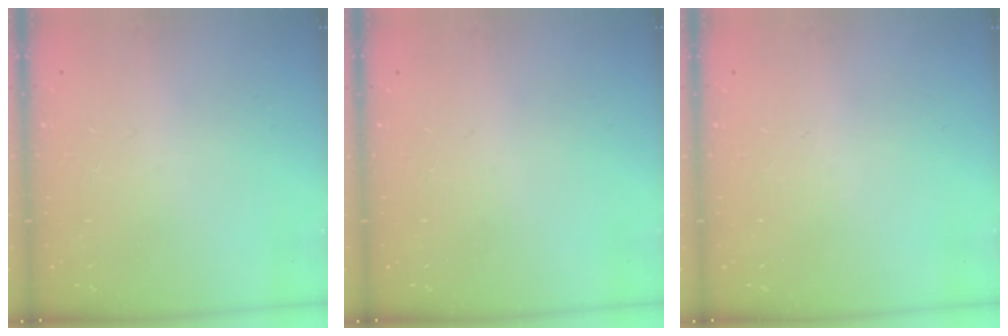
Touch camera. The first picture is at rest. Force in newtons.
{"total": 0.0}
{"total": 0.0}